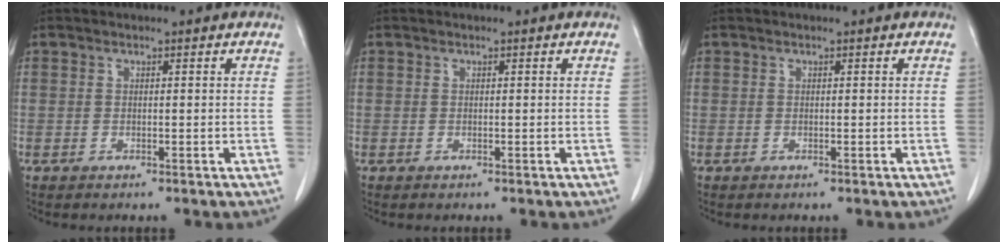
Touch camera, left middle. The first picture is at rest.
{"total": 0.0}
{"total": 0.0}